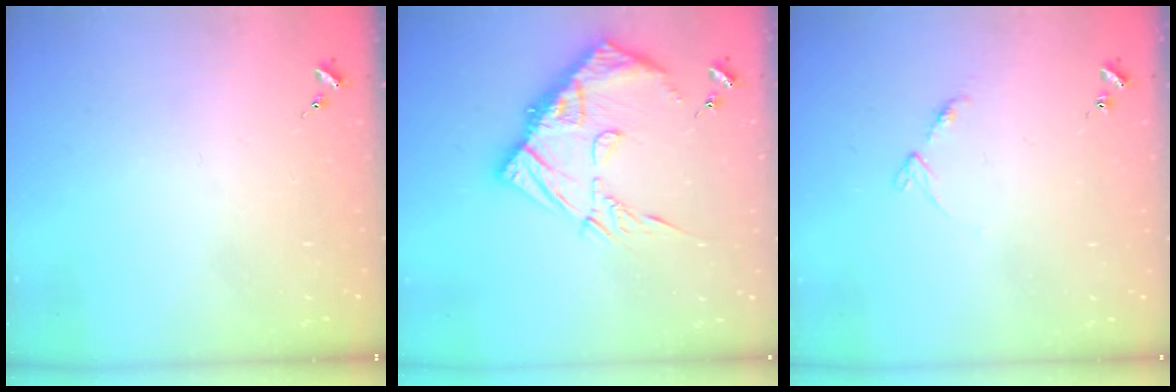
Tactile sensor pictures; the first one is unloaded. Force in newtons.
{"total": 16.8, "press": 16.7, "slide": 1.7}
{"total": 5.9, "press": 5.9, "slide": 0.7}